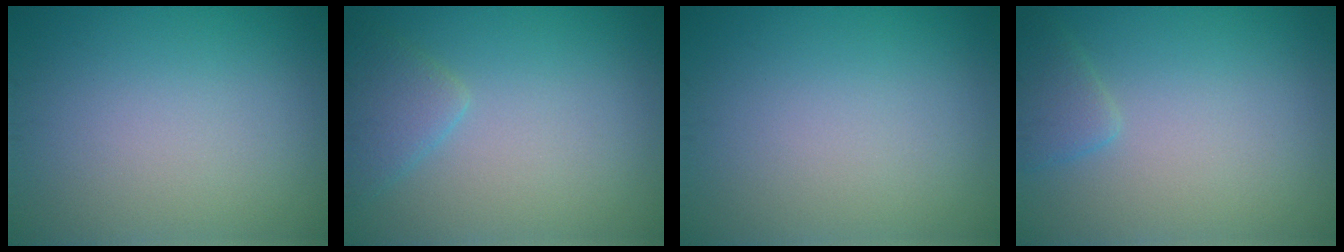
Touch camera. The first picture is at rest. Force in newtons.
{"total": 2.3, "press": 2.3, "slide": 0.1}
{"total": 0.0}
{"total": 1.8, "press": 1.8, "slide": 0.2}